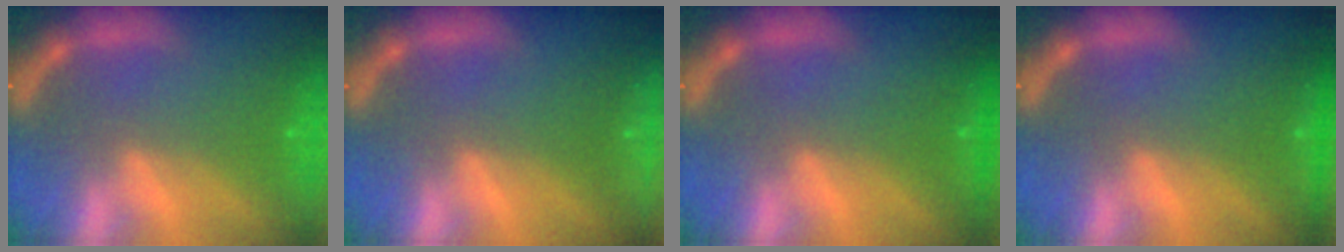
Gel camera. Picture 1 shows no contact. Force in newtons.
{"total": 9.5}
{"total": 0.9}
{"total": 1.4}